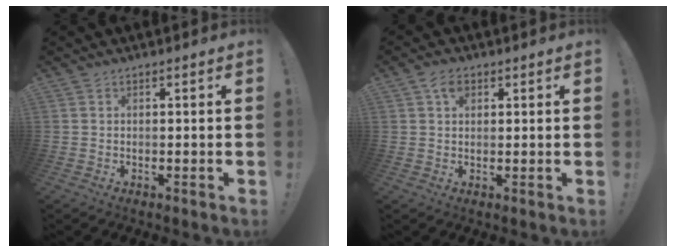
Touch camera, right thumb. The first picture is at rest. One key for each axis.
{"total": 3.9, "fx": 1.5, "fy": 2.7, "fz": 2.5, "tx": -0.038, "ty": 0.000, "tz": 0.027}